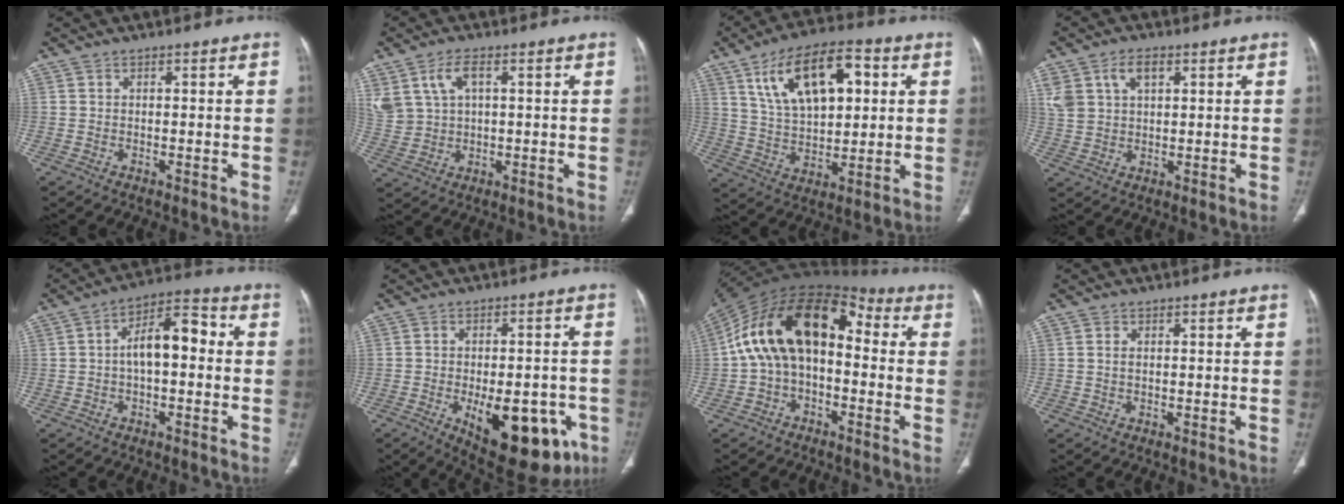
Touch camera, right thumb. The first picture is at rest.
{"total": 7.7, "force": [3.2, 4.4, 5.4], "torque": [-0.116, -0.002, 0.073]}
{"total": 17.5, "force": [6.3, 8.9, 13.7], "torque": [-0.206, -0.005, 0.114]}
{"total": 7.5, "force": [3.3, 4.7, 4.9], "torque": [-0.092, 0.000, 0.071]}
{"total": 9.8, "force": [0.0, 5.0, 8.4], "torque": [-0.127, 0.038, -0.009]}
{"total": 19.5, "force": [-7.3, 9.4, 15.4], "torque": [-0.158, 0.009, -0.079]}
{"total": 19.1, "force": [0.6, 11.8, 15.0], "torque": [-0.247, 0.057, -0.002]}
{"total": 1.1, "force": [0.2, 0.7, 0.9], "torque": [-0.020, 0.003, 0.007]}